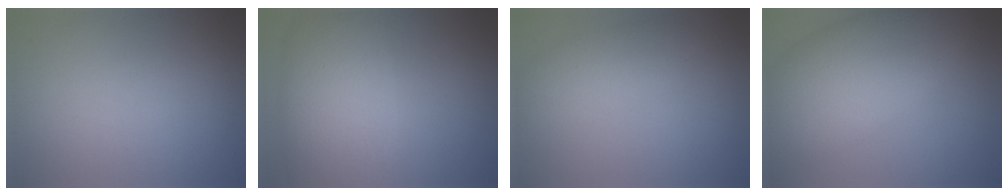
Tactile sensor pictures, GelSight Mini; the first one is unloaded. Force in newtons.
{"total": 8.4, "press": 8.4, "slide": 0.3}
{"total": 3.3, "press": 3.3, "slide": 0.1}
{"total": 10.3, "press": 10.3, "slide": 0.2}